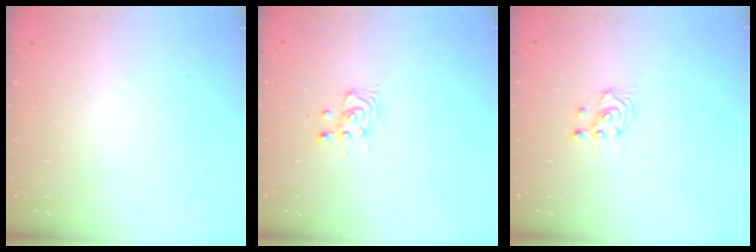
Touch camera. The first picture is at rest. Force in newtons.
{"total": 3.3, "press": 3.3, "slide": 0.2}
{"total": 2.7, "press": 2.7, "slide": 0.3}